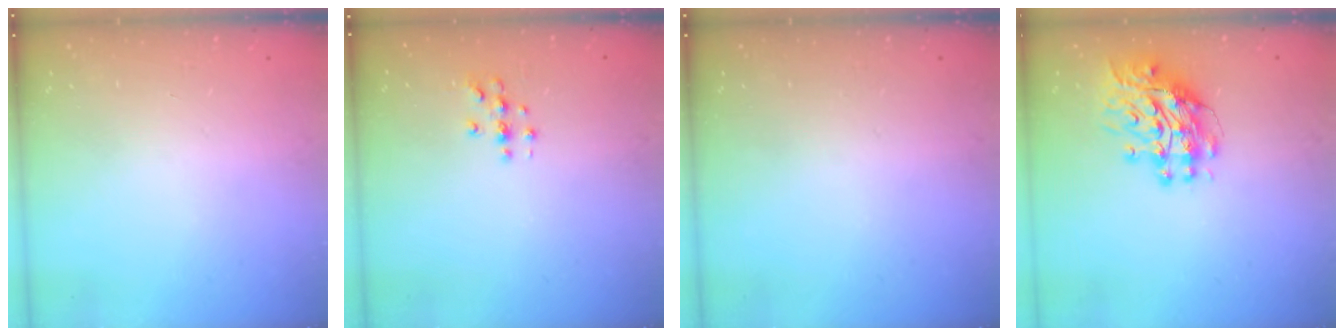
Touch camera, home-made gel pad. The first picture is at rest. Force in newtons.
{"total": 3.6, "press": 3.5, "slide": 0.4}
{"total": 0.0}
{"total": 11.7, "press": 11.6, "slide": 1.2}